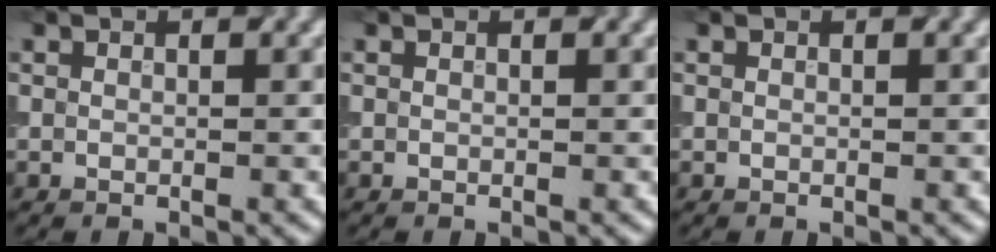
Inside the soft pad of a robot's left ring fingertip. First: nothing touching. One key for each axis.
{"total": 0.0}
{"total": 0.0}